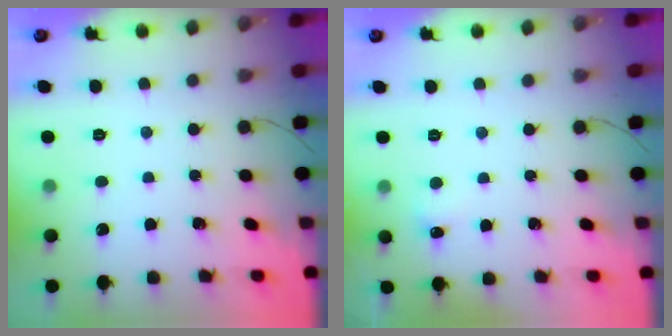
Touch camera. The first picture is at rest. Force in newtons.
{"total": 4.0, "press": 3.9, "slide": 1.2}